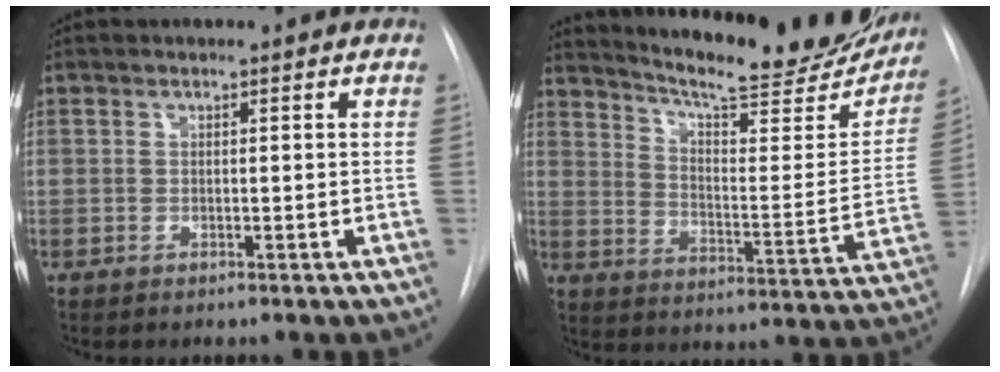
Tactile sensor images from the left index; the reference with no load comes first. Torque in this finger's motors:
{"motor_torque": [0.09, -0.43, 0.42, 0.08]}